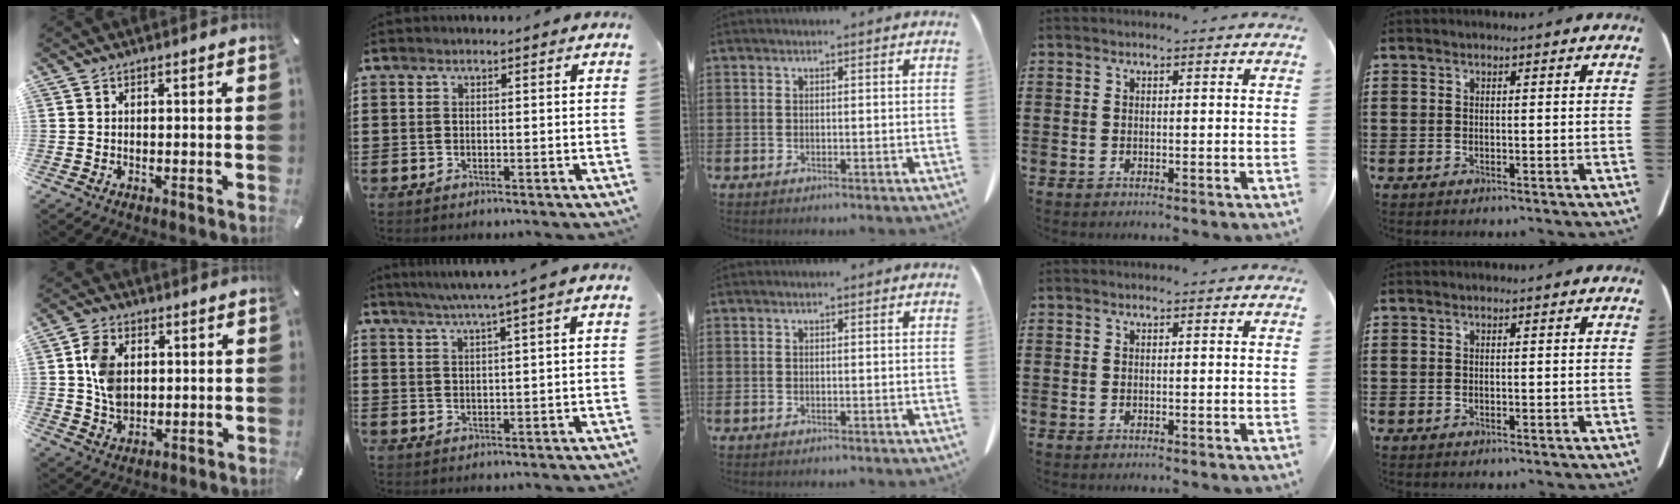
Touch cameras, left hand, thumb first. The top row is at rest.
{"thumb": {"total": 8.4, "force": [1.3, 6.6, 5.0], "torque": [-0.108, 0.003, 0.022]}, "index": {"total": 3.6, "force": [2.4, -0.8, 2.5], "torque": [-0.053, -0.007, 0.039]}}